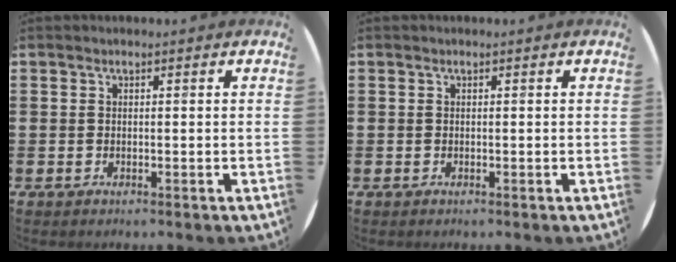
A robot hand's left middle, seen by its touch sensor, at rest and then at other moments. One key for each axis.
{"total": 0.0}